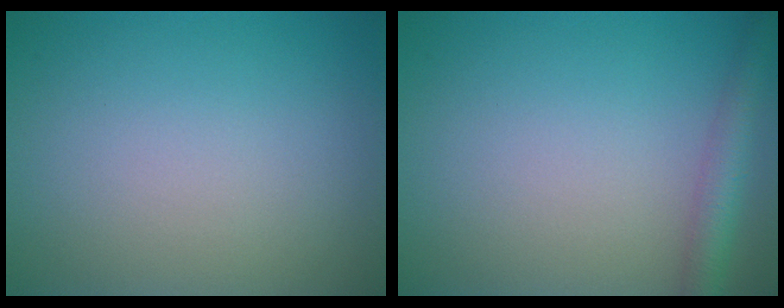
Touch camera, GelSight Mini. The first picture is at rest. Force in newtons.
{"total": 2.9, "press": 2.9, "slide": 0.1}